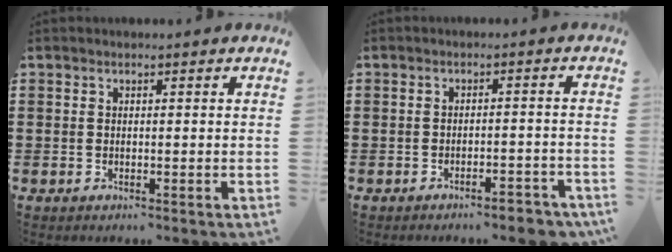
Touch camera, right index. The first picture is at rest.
{"total": 3.1, "force": [-2.9, 0.1, 1.3], "torque": [-0.022, -0.001, -0.056]}